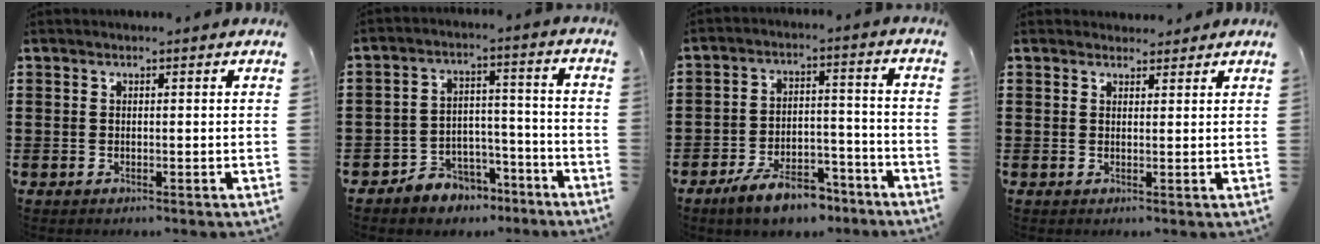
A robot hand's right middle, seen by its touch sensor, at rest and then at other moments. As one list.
[{"total": 5.1, "force": [-4.5, 2.4, 0.2], "torque": [-0.012, 0.013, -0.089]}, {"total": 8.2, "force": [-6.7, 2.6, 3.9], "torque": [-0.073, 0.015, -0.124]}, {"total": 2.0, "force": [1.9, 0.5, 0.0], "torque": [0.003, -0.004, 0.037]}]